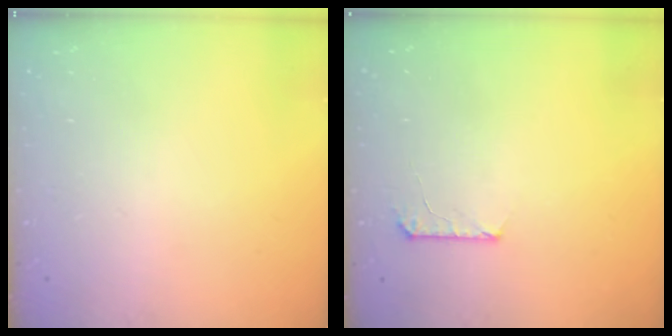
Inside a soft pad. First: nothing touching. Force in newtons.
{"total": 6.3, "press": 6.3, "slide": 0.7}